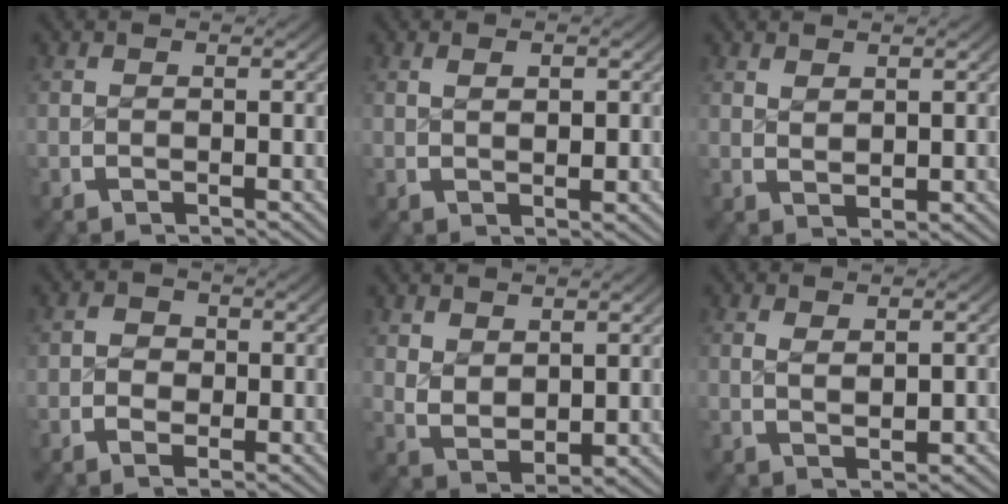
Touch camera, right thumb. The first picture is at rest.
{"total": 1.4, "force": [0.5, 0.5, 1.2], "torque": [-0.015, -0.002, 0.015]}
{"total": 1.4, "force": [1.2, 0.3, 0.7], "torque": [-0.009, -0.003, 0.032]}
{"total": 1.9, "force": [-0.2, 1.4, 1.2], "torque": [-0.019, -0.006, -0.005]}
{"total": 3.8, "force": [1.1, 2.5, 2.6], "torque": [-0.060, -0.022, 0.038]}
{"total": 1.5, "force": [0.6, 0.6, 1.2], "torque": [-0.015, -0.005, 0.021]}